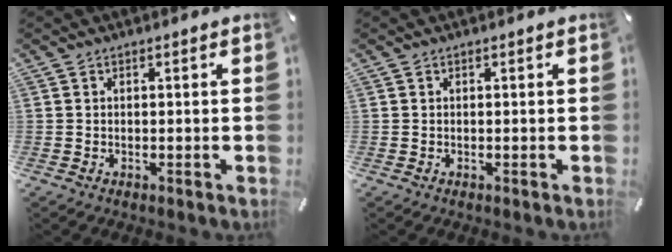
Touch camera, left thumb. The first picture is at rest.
{"total": 0.0}